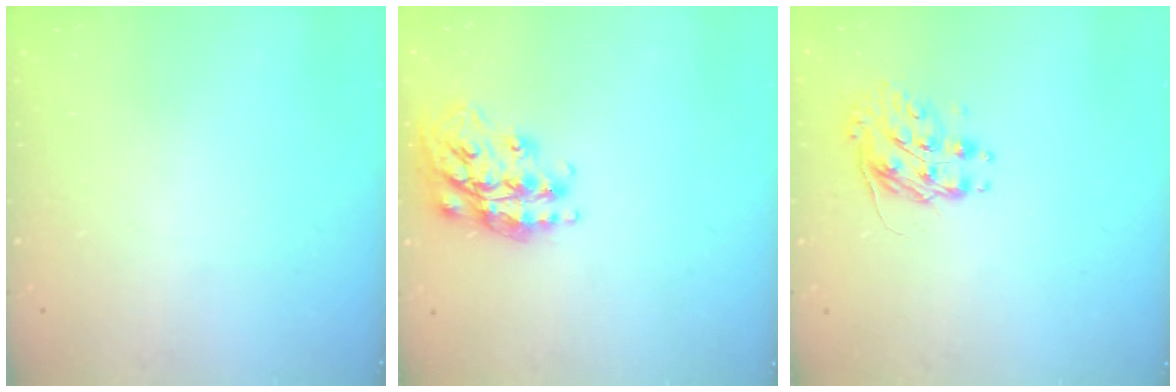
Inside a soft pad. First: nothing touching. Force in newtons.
{"total": 18.0, "press": 17.9, "slide": 1.1}
{"total": 9.0, "press": 9.0, "slide": 0.6}